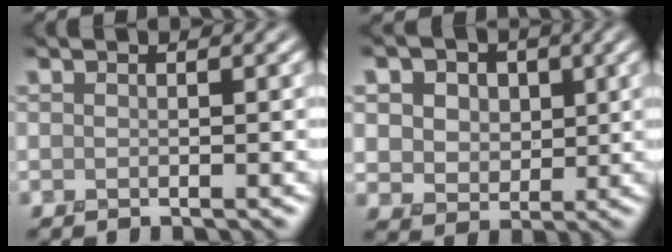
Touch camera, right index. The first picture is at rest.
{"total": 6.7, "force": [2.2, 5.4, 3.4], "torque": [-0.064, 0.016, 0.021]}